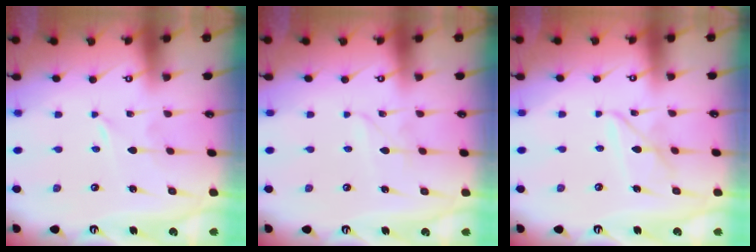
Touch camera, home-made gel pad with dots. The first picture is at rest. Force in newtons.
{"total": 1.5, "press": 1.5, "slide": 0.2}
{"total": 8.3, "press": 8.2, "slide": 0.5}